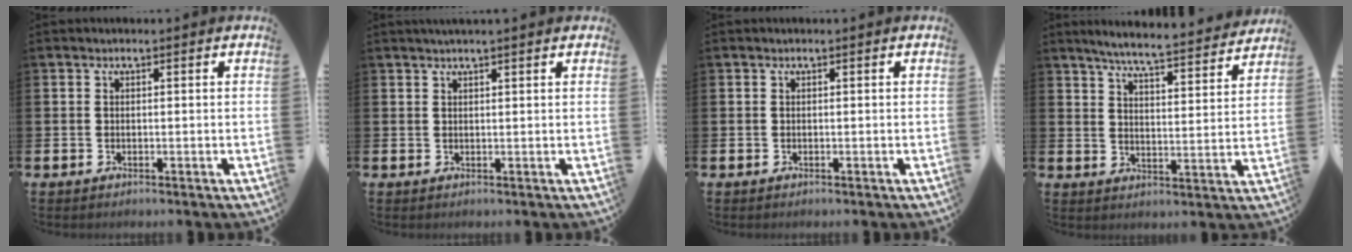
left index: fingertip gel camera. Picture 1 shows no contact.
{"total": 1.4, "force": [1.2, -0.1, 0.6], "torque": [-0.010, 0.001, 0.022]}
{"total": 0.0}
{"total": 6.4, "force": [6.1, -0.1, 2.0], "torque": [-0.055, -0.045, 0.103]}